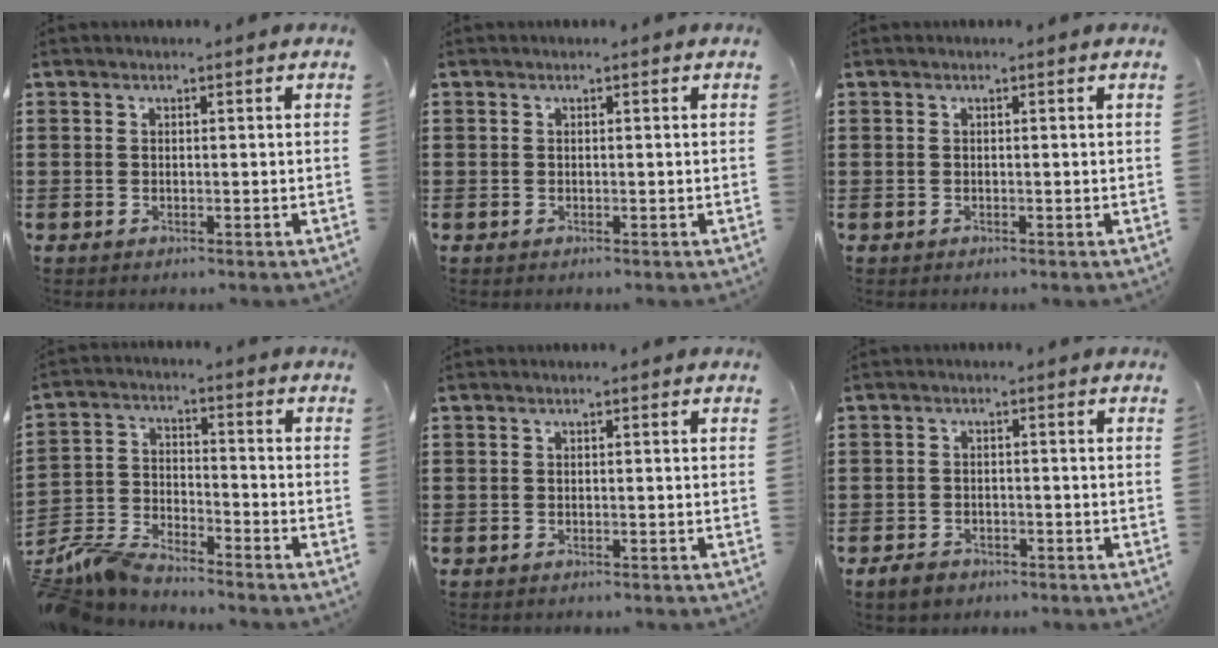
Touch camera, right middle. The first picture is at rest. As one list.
[{"total": 0.0}, {"total": 0.0}, {"total": 7.2, "force": [-7.0, 0.8, 1.4], "torque": [-0.051, 0.001, -0.147]}, {"total": 0.0}, {"total": 2.3, "force": [-1.9, 1.1, 0.7], "torque": [-0.026, -0.001, -0.040]}]